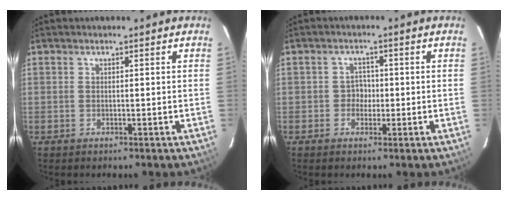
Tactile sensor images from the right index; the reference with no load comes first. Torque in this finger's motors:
{"motor_torque": [0.23, 0.19, 0.07, 0.01]}